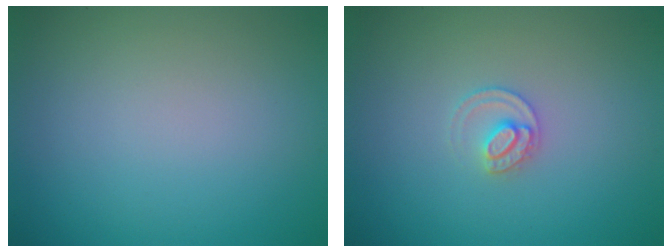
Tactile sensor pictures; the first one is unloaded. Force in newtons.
{"total": 1.7, "press": 1.7, "slide": 0.1}